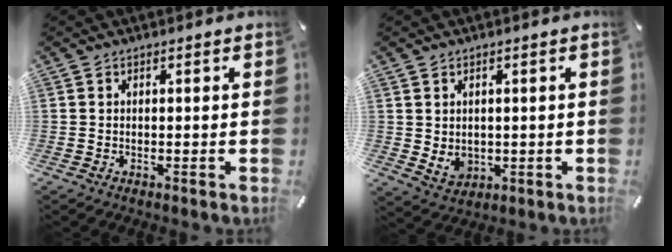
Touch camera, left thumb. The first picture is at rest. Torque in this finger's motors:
{"motor_torque": [0.85, 0.81, 0.30, -0.10, 0.17]}